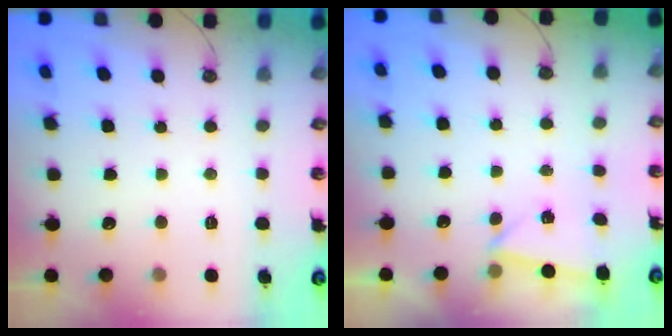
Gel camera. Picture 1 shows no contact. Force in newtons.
{"total": 2.5, "press": 0.6, "slide": 2.4}